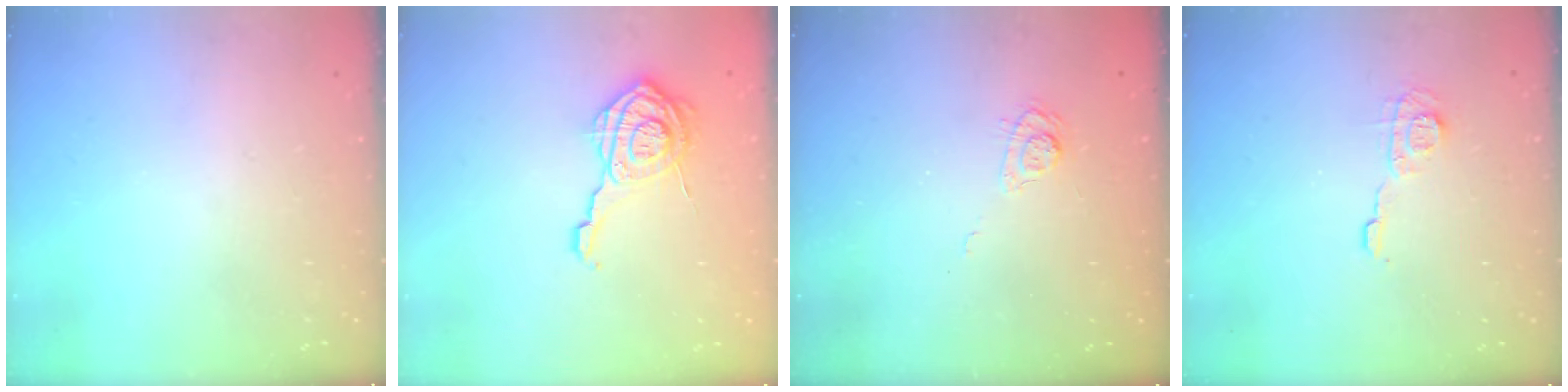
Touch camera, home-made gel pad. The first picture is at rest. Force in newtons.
{"total": 11.7, "press": 11.6, "slide": 0.7}
{"total": 4.9, "press": 4.7, "slide": 1.6}
{"total": 6.8, "press": 6.8, "slide": 0.2}